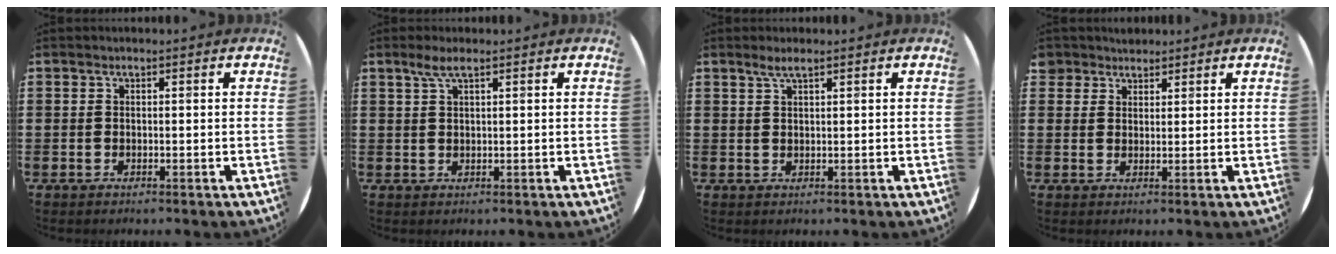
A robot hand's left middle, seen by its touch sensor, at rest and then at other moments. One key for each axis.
{"total": 2.5, "fx": 1.6, "fy": 0.3, "fz": 2.0, "tx": -0.042, "ty": 0.004, "tz": 0.027}
{"total": 2.0, "fx": 1.4, "fy": 0.2, "fz": 1.3, "tx": -0.027, "ty": 0.002, "tz": 0.026}
{"total": 2.7, "fx": 2.4, "fy": 1.3, "fz": -0.2, "tx": 0.004, "ty": 0.001, "tz": 0.046}